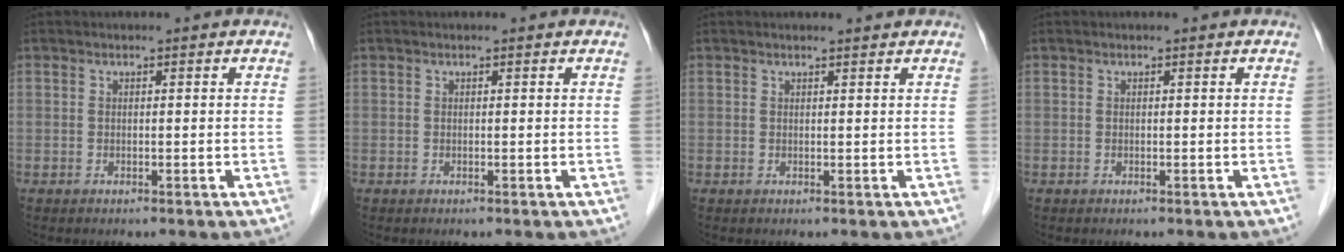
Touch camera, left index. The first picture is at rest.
{"total": 0.0}
{"total": 1.1, "force": [1.0, -0.1, 0.2], "torque": [-0.007, -0.001, 0.015]}
{"total": 0.0}